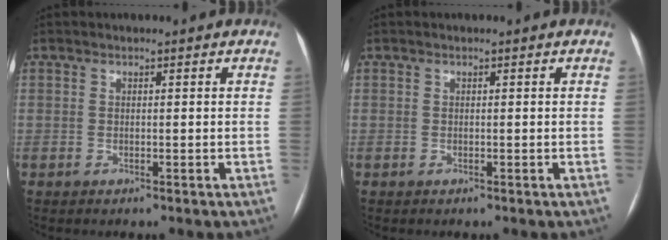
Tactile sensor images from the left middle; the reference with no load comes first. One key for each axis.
{"total": 0.0}